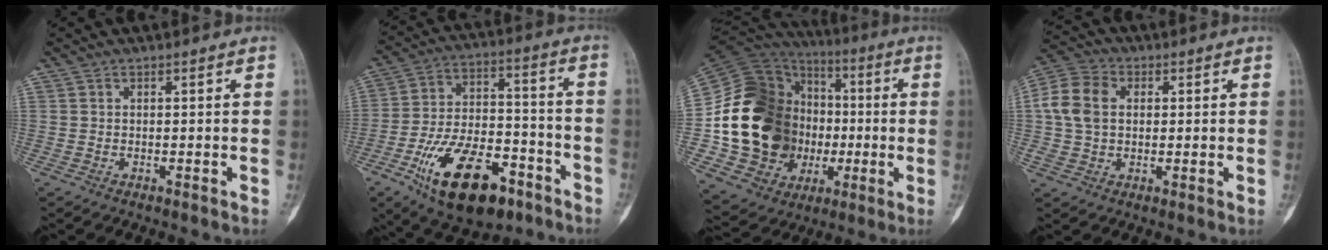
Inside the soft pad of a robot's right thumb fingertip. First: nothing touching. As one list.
[{"total": 21.1, "force": [-11.1, 10.5, 14.5], "torque": [-0.239, 0.069, -0.176]}, {"total": 27.8, "force": [-1.8, 22.6, 16.2], "torque": [-0.271, 0.053, -0.014]}, {"total": 9.7, "force": [1.4, 7.3, 6.2], "torque": [-0.119, 0.020, 0.021]}]